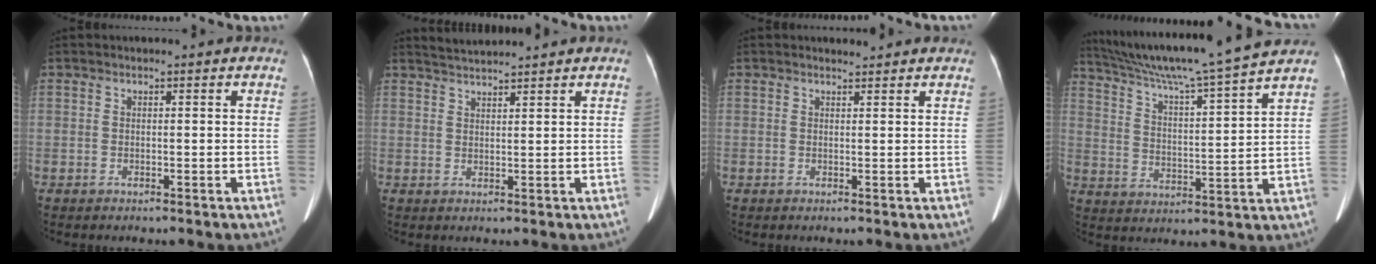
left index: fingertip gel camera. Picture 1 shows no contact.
{"total": 3.3, "force": [3.2, -0.5, 0.5], "torque": [-0.012, 0.016, 0.062]}
{"total": 1.1, "force": [1.1, 0.2, -0.1], "torque": [-0.011, 0.006, 0.018]}
{"total": 18.2, "force": [15.8, -2.0, 8.7], "torque": [-0.154, -0.009, 0.241]}